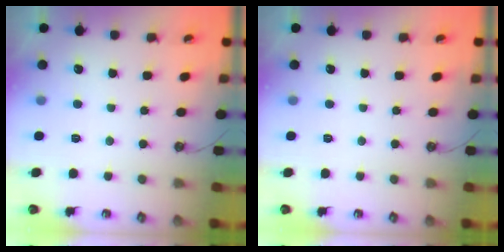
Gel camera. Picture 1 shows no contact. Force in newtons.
{"total": 0.0}